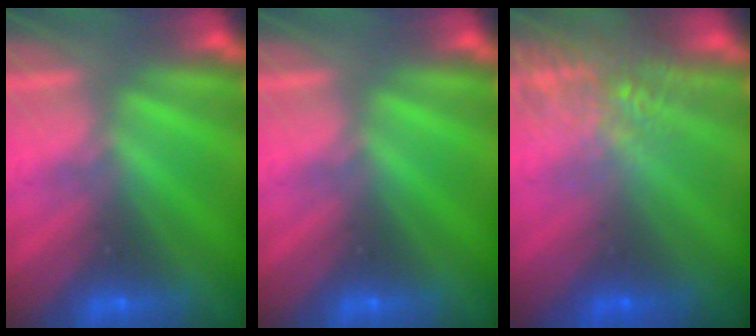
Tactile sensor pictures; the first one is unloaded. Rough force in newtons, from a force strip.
{"total": 0.0}
{"total": 7.4}